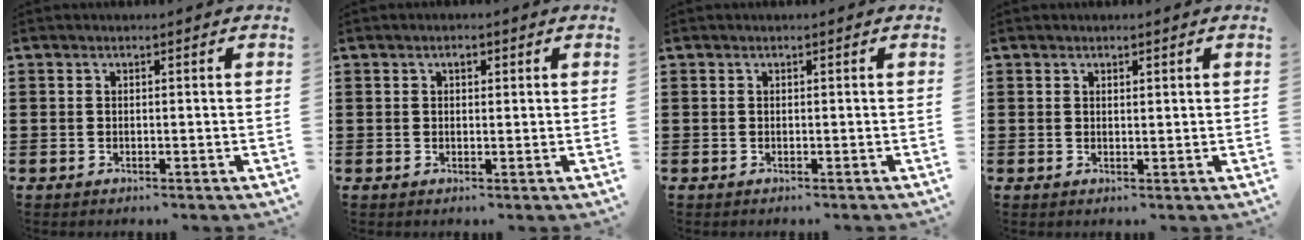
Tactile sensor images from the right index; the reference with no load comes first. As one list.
[{"total": 1.2, "force": [0.4, 0.7, 0.9], "torque": [-0.019, 0.008, 0.007]}, {"total": 0.0}, {"total": 0.7, "force": [0.5, 0.3, 0.3], "torque": [-0.006, 0.004, 0.009]}]